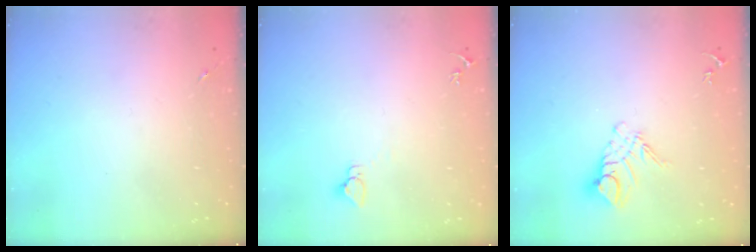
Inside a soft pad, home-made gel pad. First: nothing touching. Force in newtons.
{"total": 2.9, "press": 2.9, "slide": 0.1}
{"total": 10.6, "press": 10.5, "slide": 0.7}